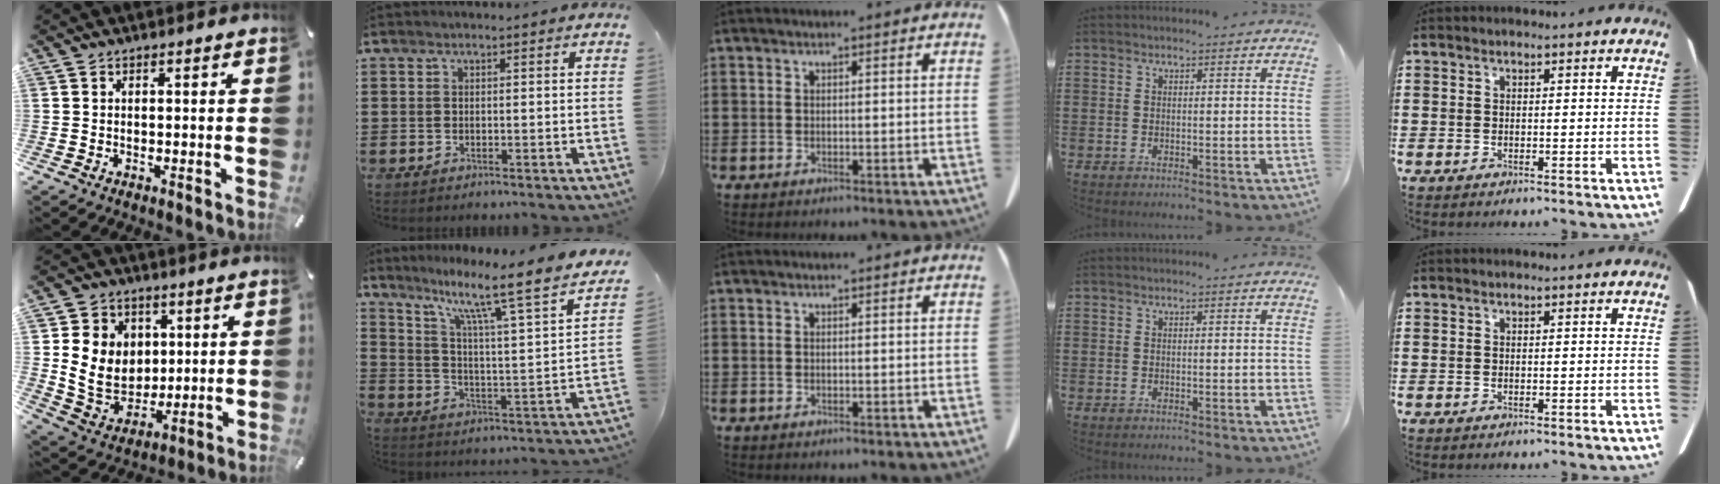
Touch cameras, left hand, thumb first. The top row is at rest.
{"thumb": {"total": 12.2, "force": [1.9, 11.0, 4.9], "torque": [-0.096, -0.005, 0.044]}, "index": {"total": 10.6, "force": [8.1, 0.3, 6.9], "torque": [-0.139, -0.069, 0.119]}}